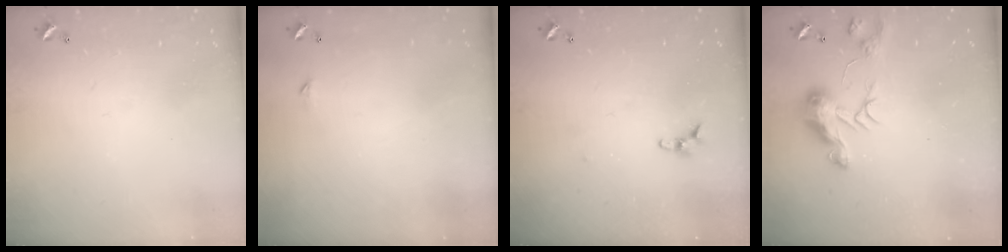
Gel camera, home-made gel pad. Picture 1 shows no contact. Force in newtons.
{"total": 2.3, "press": 2.3, "slide": 0.4}
{"total": 4.9, "press": 4.8, "slide": 0.2}
{"total": 11.0, "press": 11.0, "slide": 0.7}